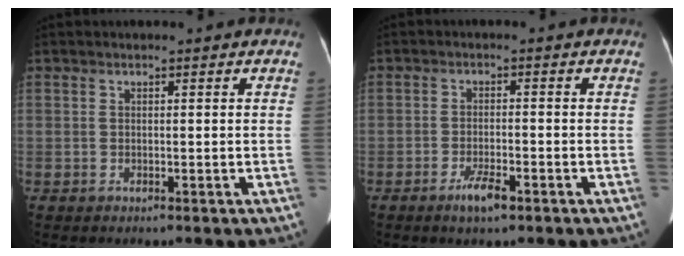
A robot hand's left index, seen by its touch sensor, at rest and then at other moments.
{"total": 3.6, "force": [-2.4, 0.7, 2.6], "torque": [-0.053, -0.007, -0.041]}